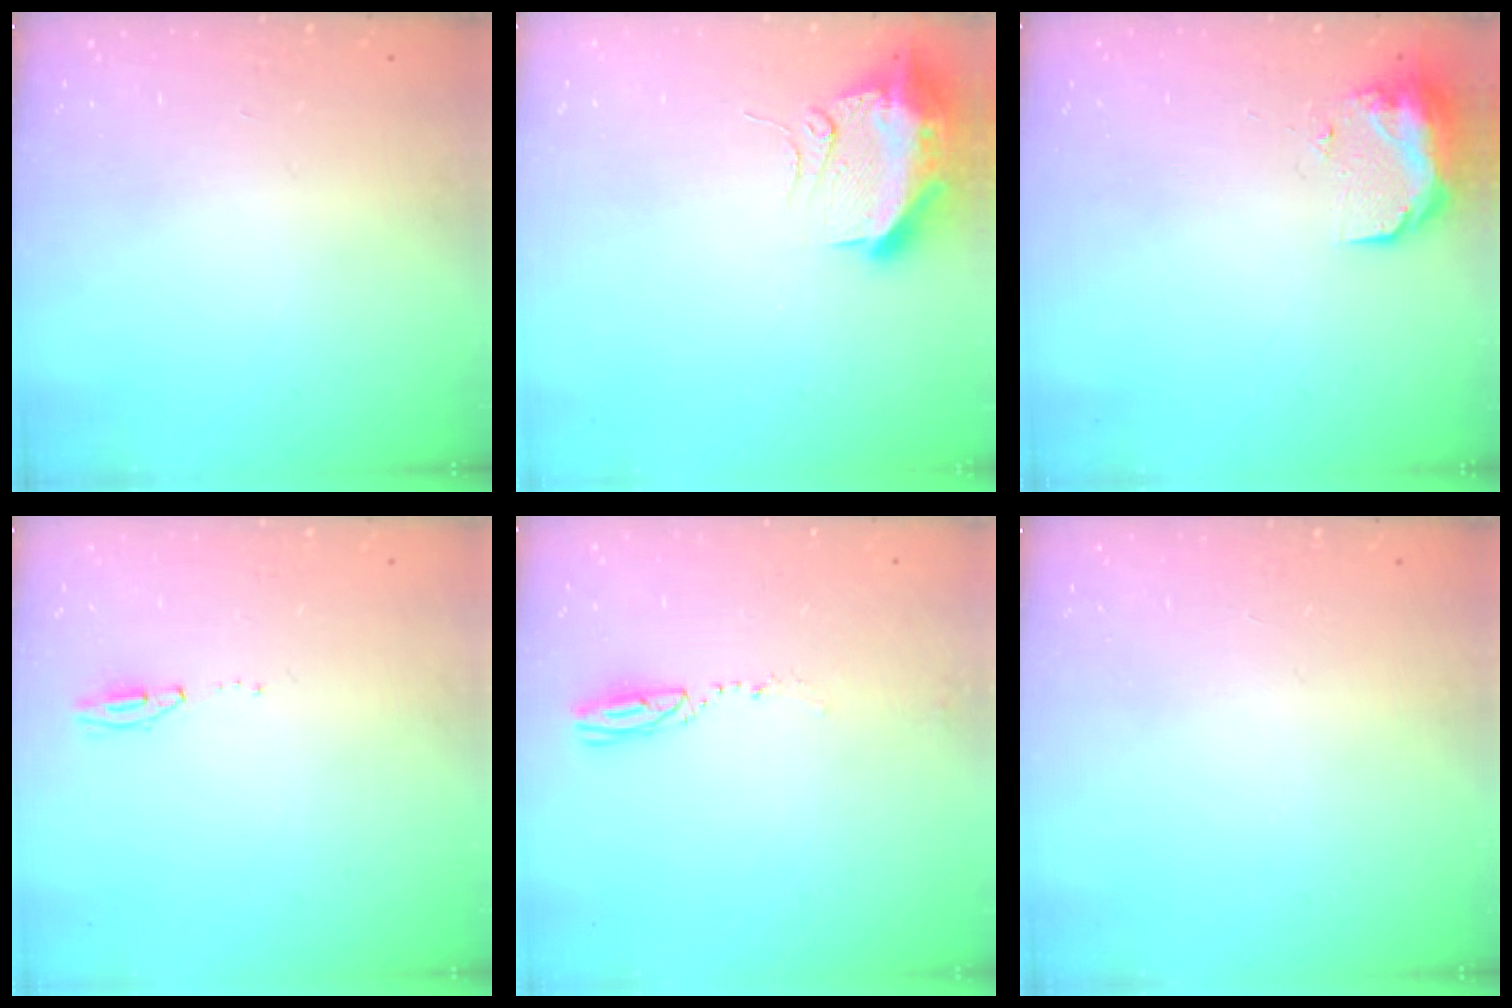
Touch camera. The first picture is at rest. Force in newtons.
{"total": 12.1, "press": 12.1, "slide": 1.3}
{"total": 9.9, "press": 9.4, "slide": 3.1}
{"total": 15.0, "press": 4.8, "slide": 14.3}
{"total": 3.3, "press": 3.1, "slide": 1.2}
{"total": 0.0}